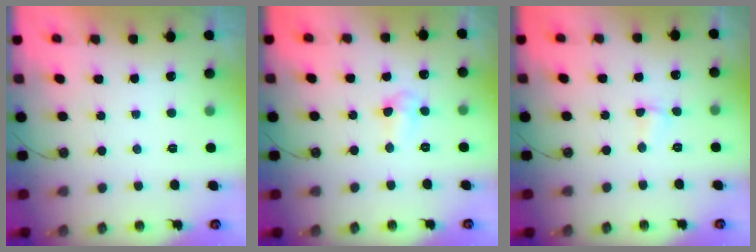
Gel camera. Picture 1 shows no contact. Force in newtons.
{"total": 3.5, "press": 3.5, "slide": 0.8}
{"total": 2.2, "press": 2.2, "slide": 0.5}